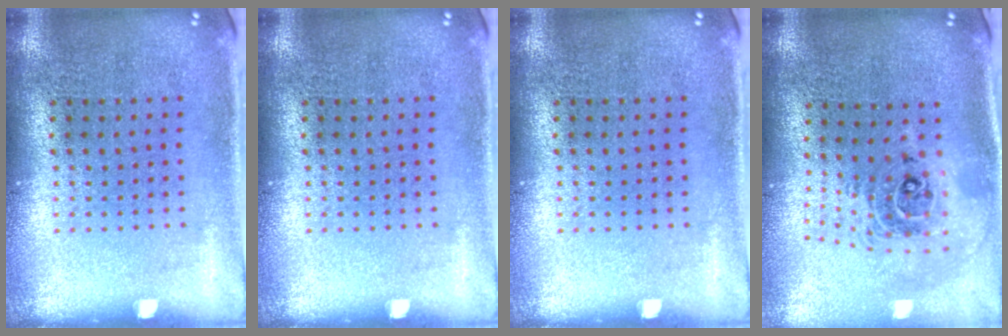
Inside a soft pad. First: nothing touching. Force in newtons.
{"total": 0.0}
{"total": 0.0}
{"total": 2.3, "press": 1.8, "slide": 1.5}